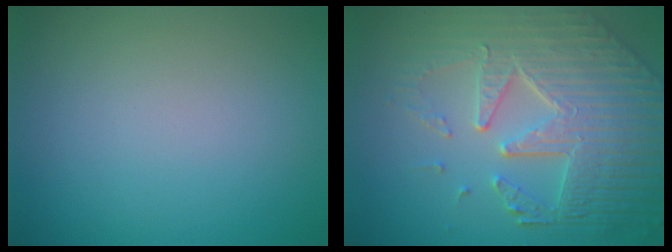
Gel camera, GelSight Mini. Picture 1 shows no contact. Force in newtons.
{"total": 8.7, "press": 6.0, "slide": 6.4}